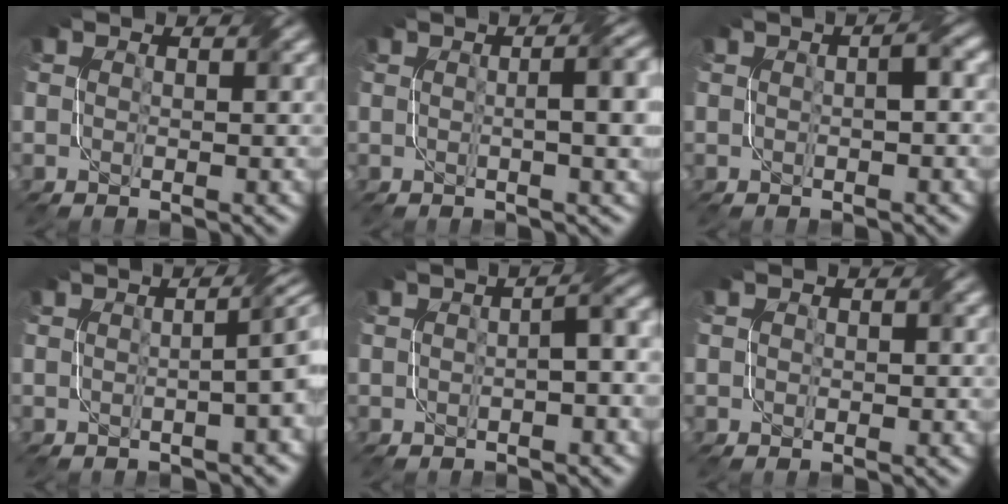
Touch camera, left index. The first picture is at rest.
{"total": 5.9, "force": [0.5, 1.8, 5.6], "torque": [-0.046, 0.019, 0.001]}
{"total": 1.8, "force": [0.0, 0.2, 1.7], "torque": [-0.029, 0.010, -0.003]}
{"total": 4.6, "force": [-0.1, 1.6, 4.3], "torque": [-0.028, 0.018, -0.004]}
{"total": 3.4, "force": [-0.3, 0.8, 3.3], "torque": [-0.046, 0.015, -0.006]}
{"total": 0.5, "force": [0.2, 0.5, 0.0], "torque": [0.003, -0.001, -0.001]}